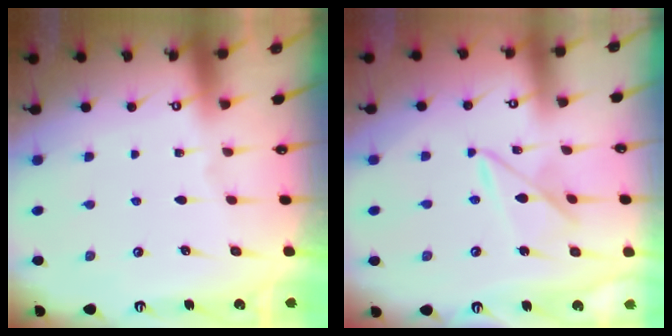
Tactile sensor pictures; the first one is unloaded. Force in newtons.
{"total": 7.9, "press": 7.9, "slide": 0.4}